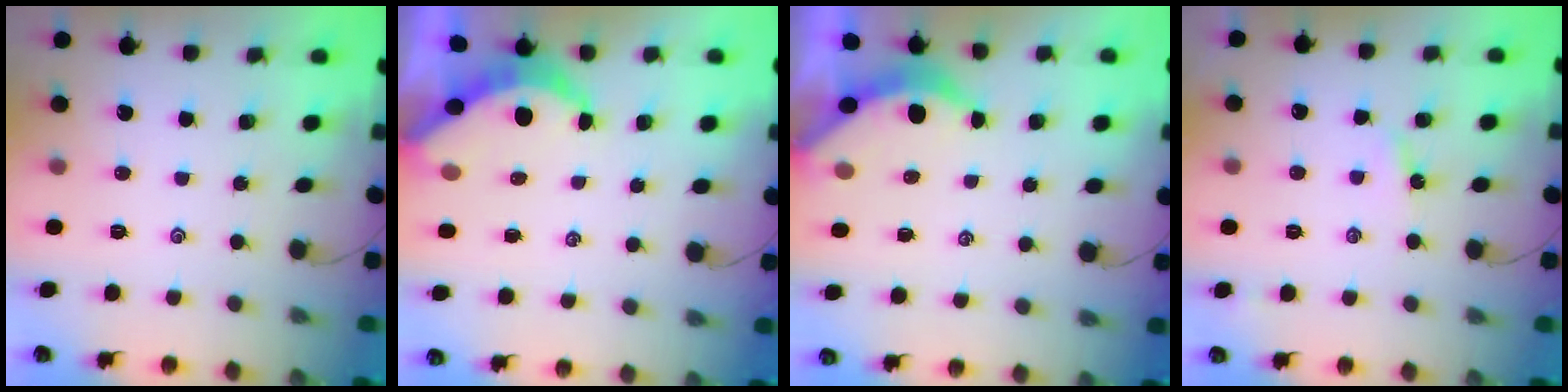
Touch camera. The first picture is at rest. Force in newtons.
{"total": 6.3, "press": 6.3, "slide": 0.6}
{"total": 4.0, "press": 3.9, "slide": 0.5}
{"total": 3.0, "press": 3.0, "slide": 0.4}